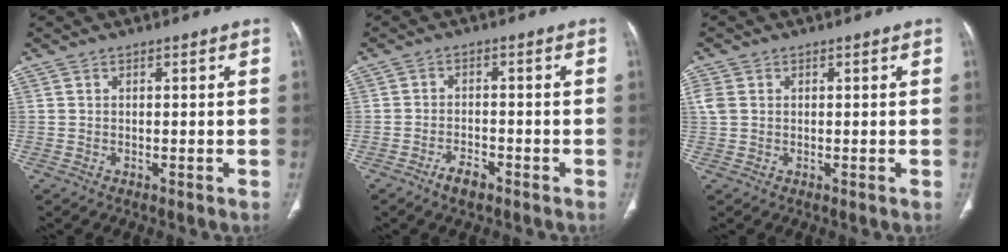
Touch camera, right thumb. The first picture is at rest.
{"total": 3.6, "force": [-2.5, 1.6, 2.1], "torque": [-0.037, 0.015, -0.044]}
{"total": 2.6, "force": [0.5, 2.0, 1.5], "torque": [-0.044, 0.007, 0.013]}